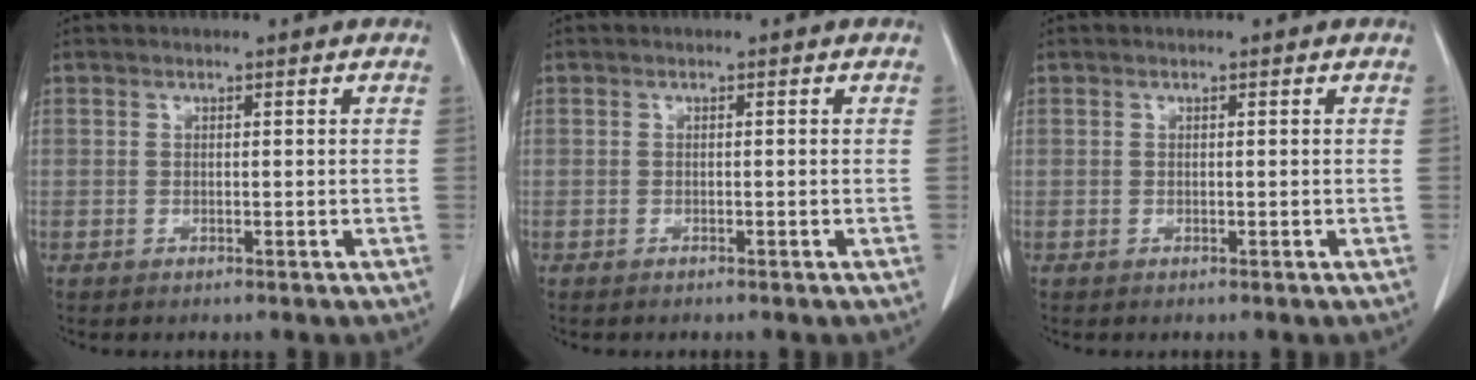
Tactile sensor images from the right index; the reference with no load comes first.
{"total": 0.5, "force": [-0.4, 0.1, 0.3], "torque": [-0.007, 0.000, -0.009]}
{"total": 0.0}